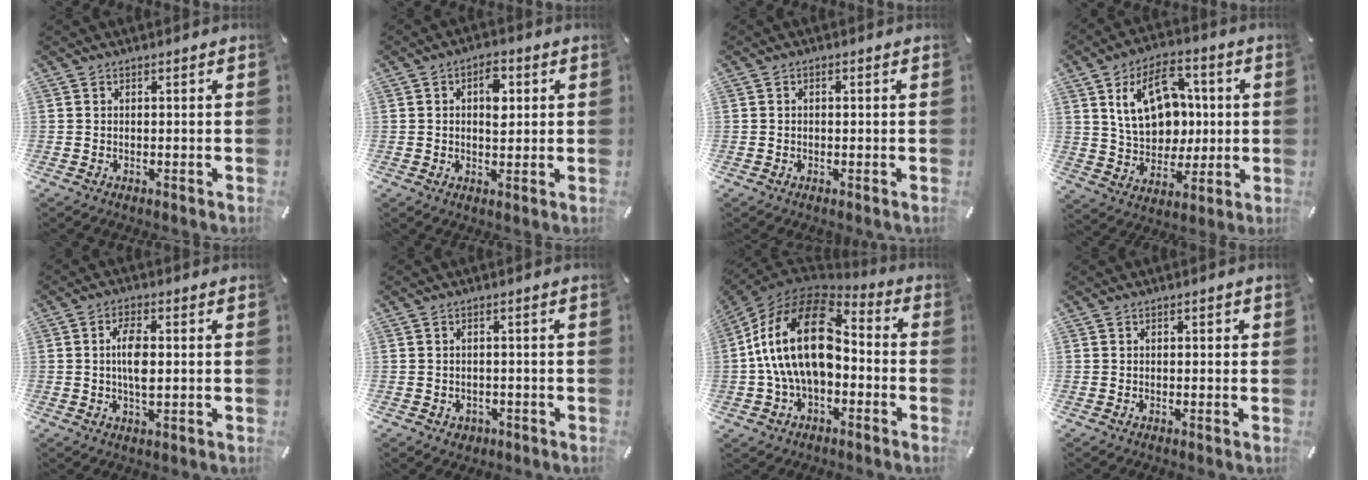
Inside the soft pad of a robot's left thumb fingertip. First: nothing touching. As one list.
[{"total": 6.2, "force": [1.3, 3.7, 4.7], "torque": [-0.056, -0.004, 0.014]}, {"total": 0.9, "force": [-0.1, 0.6, 0.6], "torque": [-0.012, 0.003, -0.004]}, {"total": 16.1, "force": [3.5, 12.3, 9.8], "torque": [-0.162, 0.005, 0.067]}, {"total": 5.9, "force": [0.3, 2.3, 5.4], "torque": [-0.125, -0.003, -0.003]}, {"total": 2.4, "force": [-0.8, 2.1, 0.8], "torque": [-0.015, 0.004, -0.018]}, {"total": 22.6, "force": [1.0, 14.5, 17.3], "torque": [-0.350, 0.029, 0.016]}, {"total": 0.9, "force": [-0.1, 0.6, 0.6], "torque": [-0.011, 0.004, -0.003]}]